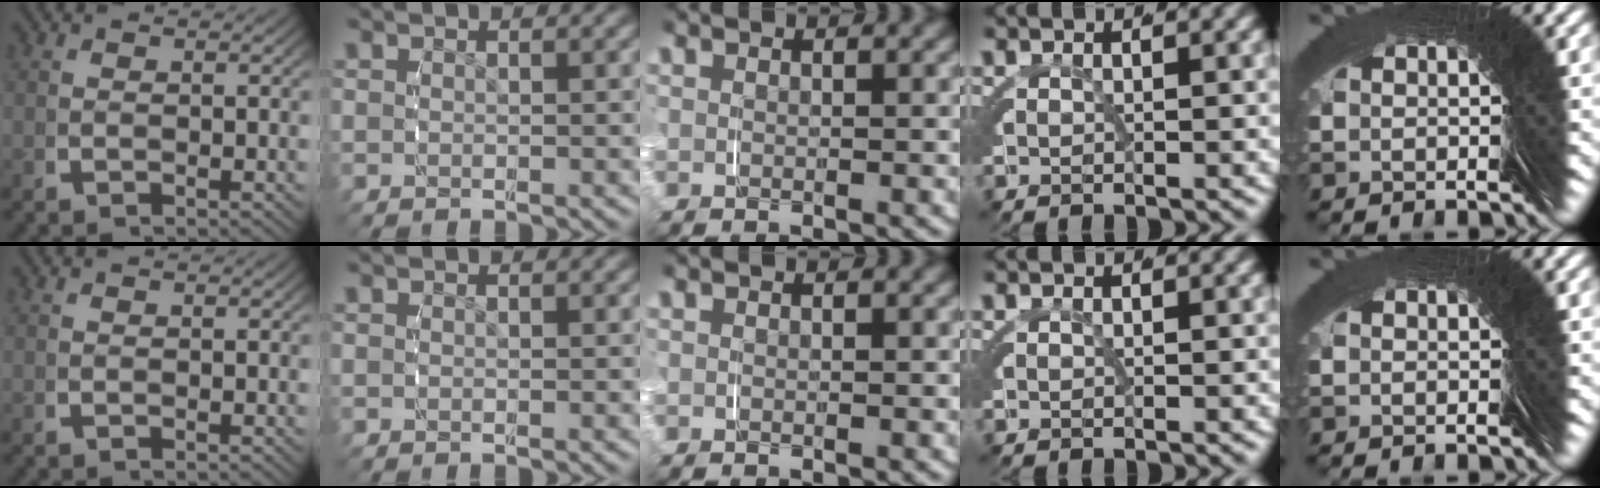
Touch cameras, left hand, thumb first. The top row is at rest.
{}